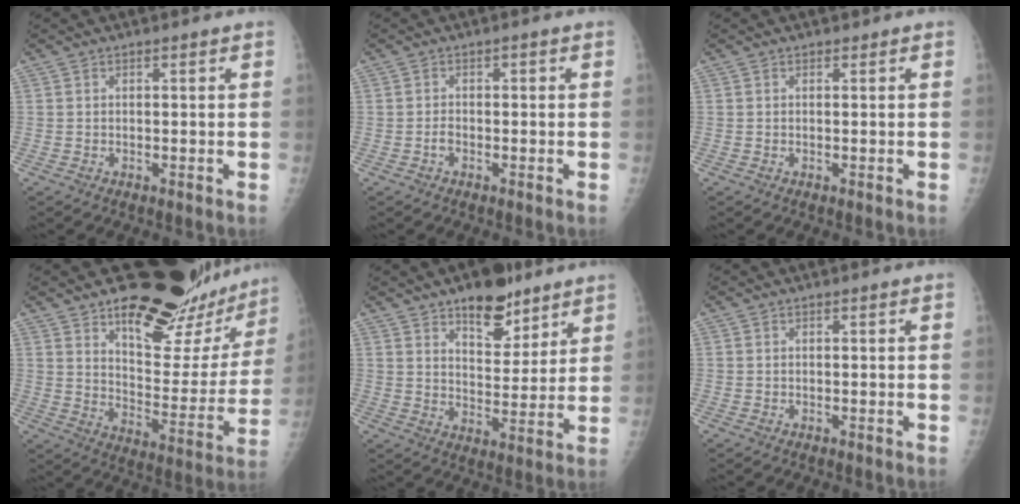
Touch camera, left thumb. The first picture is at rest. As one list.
[{"total": 1.4, "force": [-0.7, 0.9, 0.8], "torque": [-0.007, 0.005, -0.016]}, {"total": 0.0}, {"total": 24.4, "force": [17.8, 9.1, 14.0], "torque": [-0.147, -0.113, 0.249]}, {"total": 11.8, "force": [7.9, 5.8, 6.6], "torque": [-0.058, -0.047, 0.122]}, {"total": 0.0}]